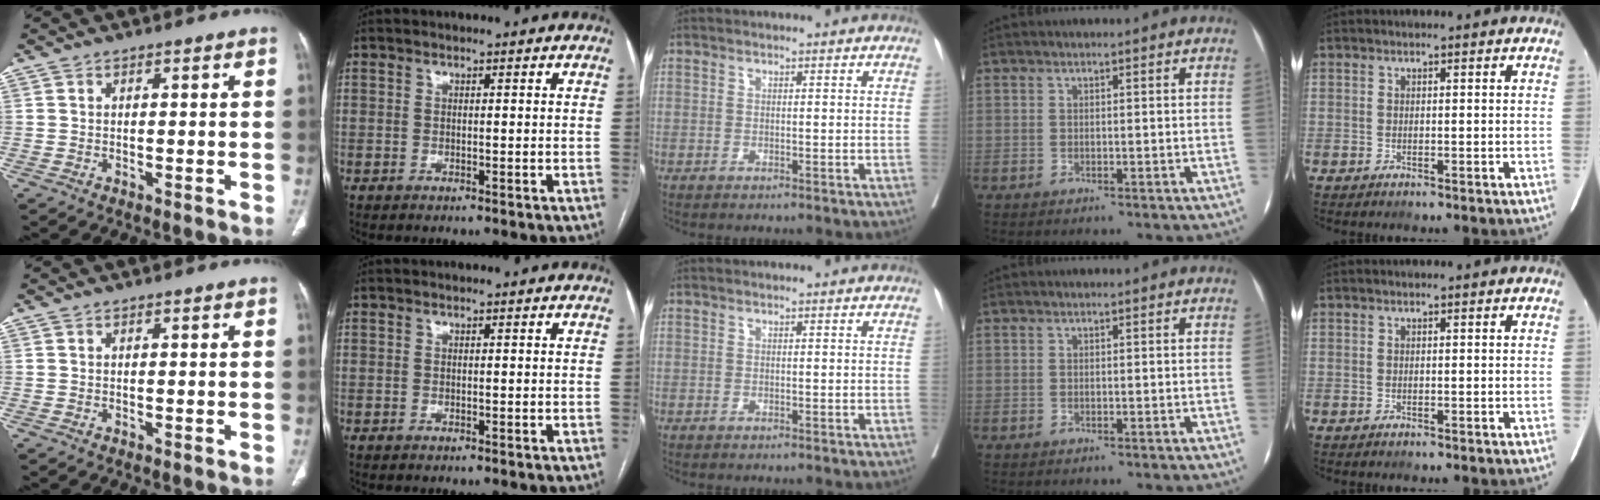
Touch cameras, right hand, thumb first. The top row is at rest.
{}